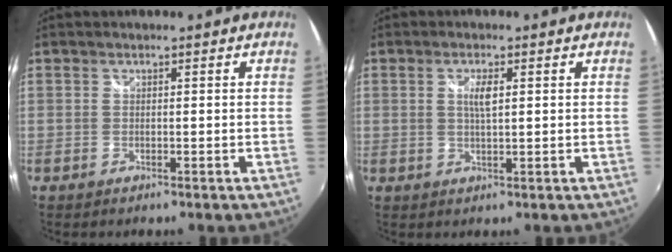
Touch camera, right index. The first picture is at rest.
{"total": 3.0, "force": [0.8, 0.8, 2.8], "torque": [-0.050, -0.002, 0.013]}